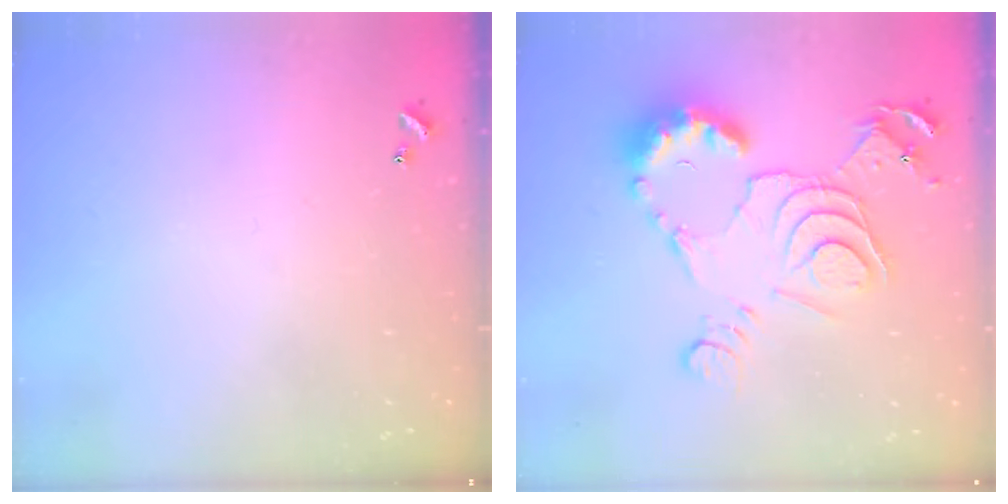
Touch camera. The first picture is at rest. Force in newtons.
{"total": 15.2, "press": 15.1, "slide": 1.6}